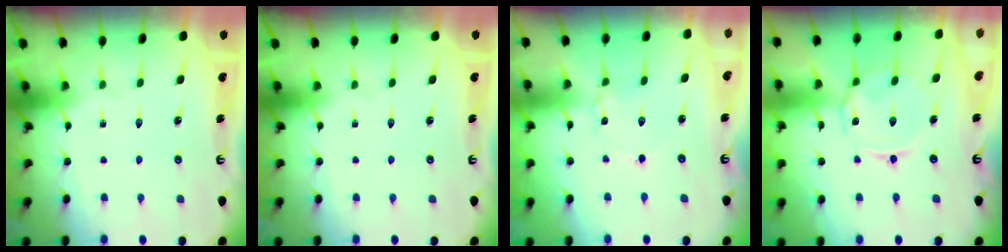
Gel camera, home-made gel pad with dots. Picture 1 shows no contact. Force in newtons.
{"total": 0.0}
{"total": 2.6, "press": 2.6, "slide": 0.2}
{"total": 5.8, "press": 5.8, "slide": 0.2}